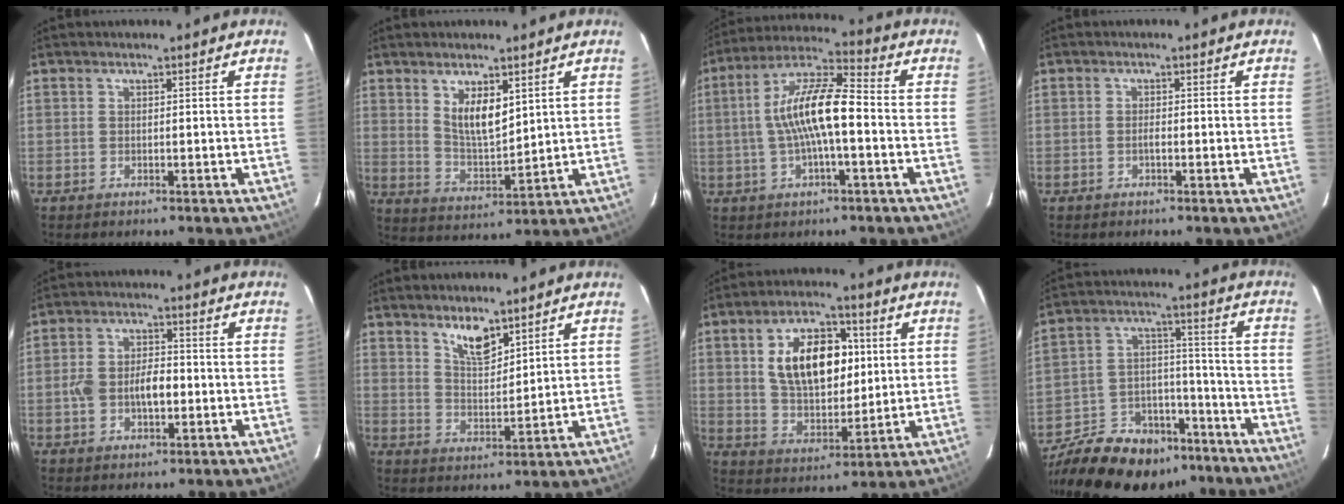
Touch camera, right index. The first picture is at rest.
{"total": 7.9, "force": [3.6, 3.3, 6.2], "torque": [-0.106, -0.008, 0.077]}
{"total": 12.6, "force": [-1.2, 3.0, 12.1], "torque": [-0.230, 0.017, -0.025]}
{"total": 1.0, "force": [-0.4, 0.2, 0.9], "torque": [-0.017, 0.003, -0.009]}
{"total": 7.4, "force": [-1.5, 4.3, 5.9], "torque": [-0.118, 0.011, -0.023]}
{"total": 6.5, "force": [4.7, 2.3, 3.9], "torque": [-0.064, -0.001, 0.089]}
{"total": 15.6, "force": [3.4, 9.0, 12.3], "torque": [-0.211, 0.020, 0.069]}
{"total": 21.8, "force": [-16.8, 10.9, 8.5], "torque": [-0.184, 0.041, -0.241]}